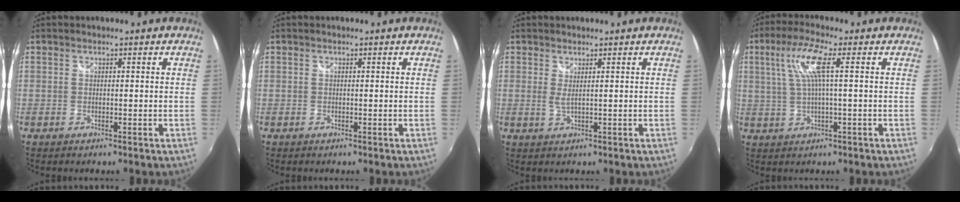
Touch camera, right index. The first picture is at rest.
{"total": 0.0}
{"total": 1.2, "force": [0.5, -0.1, 1.1], "torque": [-0.020, -0.005, 0.008]}
{"total": 7.3, "force": [1.6, 0.4, 7.1], "torque": [-0.137, 0.007, 0.037]}